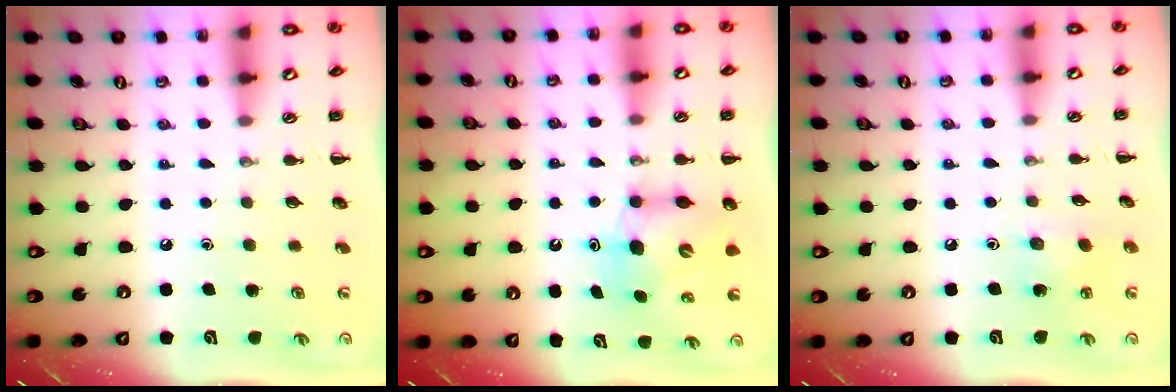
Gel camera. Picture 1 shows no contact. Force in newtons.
{"total": 6.7, "press": 6.6, "slide": 1.0}
{"total": 4.7, "press": 4.6, "slide": 1.1}